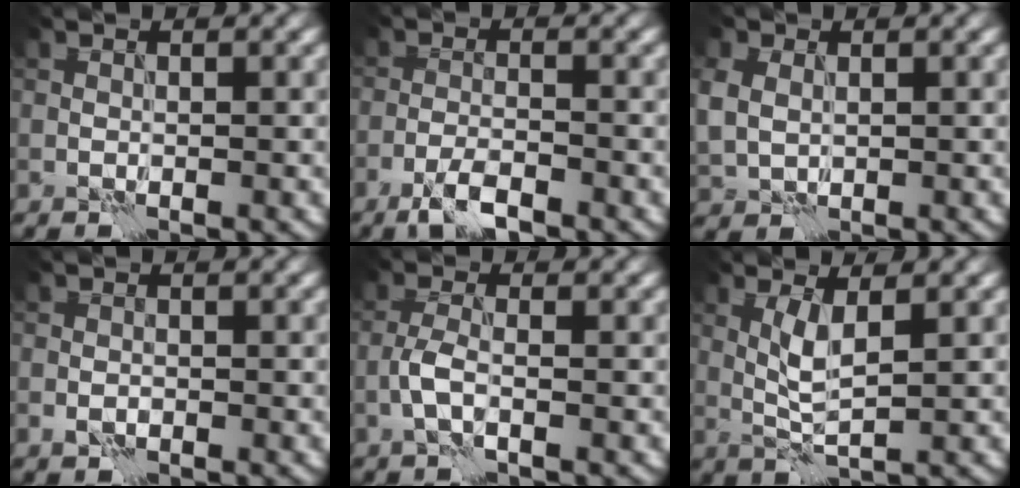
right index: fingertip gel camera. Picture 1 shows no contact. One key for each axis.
{"total": 3.4, "fx": -2.4, "fy": 0.8, "fz": 2.3, "tx": -0.048, "ty": 0.002, "tz": -0.053}
{"total": 3.1, "fx": 0.6, "fy": 2.5, "fz": 1.8, "tx": -0.050, "ty": 0.001, "tz": 0.016}
{"total": 1.0, "fx": -0.4, "fy": 0.8, "fz": 0.6, "tx": -0.009, "ty": -0.001, "tz": -0.009}
{"total": 2.1, "fx": -0.9, "fy": 0.6, "fz": 1.8, "tx": -0.041, "ty": 0.003, "tz": -0.025}
{"total": 2.9, "fx": 0.7, "fy": 0.5, "fz": 2.8, "tx": -0.064, "ty": -0.001, "tz": 0.017}